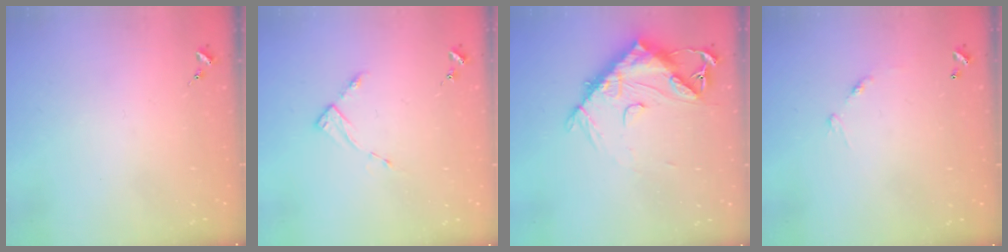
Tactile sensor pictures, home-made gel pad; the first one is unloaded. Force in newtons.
{"total": 2.8, "press": 2.8, "slide": 0.4}
{"total": 14.3, "press": 14.2, "slide": 1.3}
{"total": 7.0, "press": 7.0, "slide": 0.5}